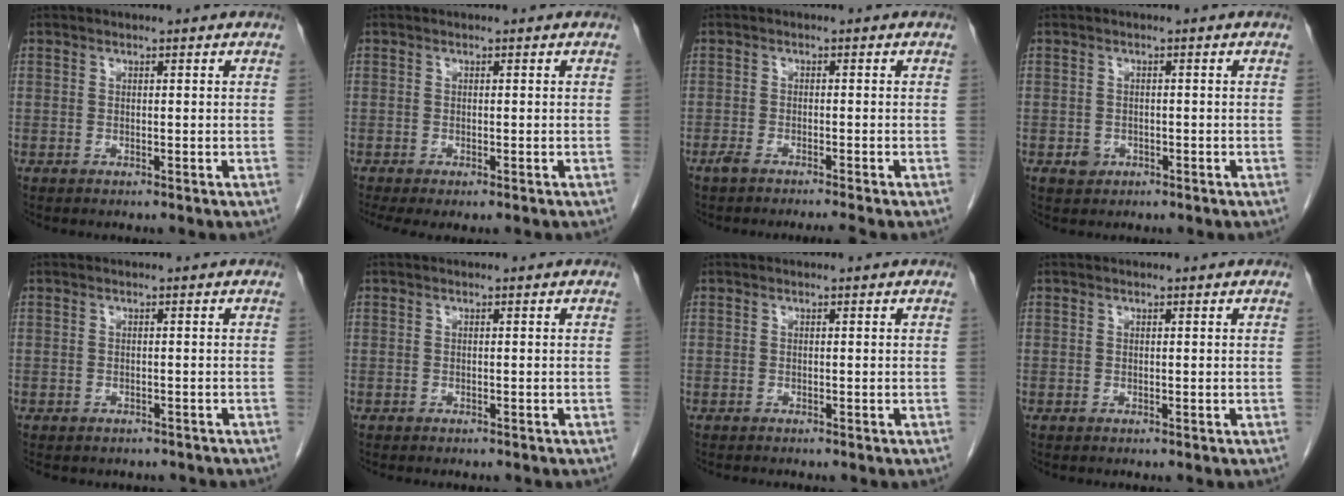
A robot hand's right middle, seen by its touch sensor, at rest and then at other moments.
{"total": 4.1, "force": [-3.0, 1.2, 2.5], "torque": [-0.037, -0.015, -0.046]}
{"total": 3.5, "force": [-3.0, -0.3, 1.9], "torque": [-0.031, -0.002, -0.050]}
{"total": 1.8, "force": [-0.8, 1.5, 0.5], "torque": [-0.006, 0.005, -0.007]}
{"total": 5.9, "force": [-5.1, 2.6, 1.5], "torque": [-0.018, 0.002, -0.057]}
{"total": 2.3, "force": [-2.1, 0.6, 0.8], "torque": [-0.017, -0.006, -0.023]}
{"total": 1.0, "force": [-1.0, 0.0, 0.4], "torque": [-0.012, -0.004, -0.013]}
{"total": 0.0}